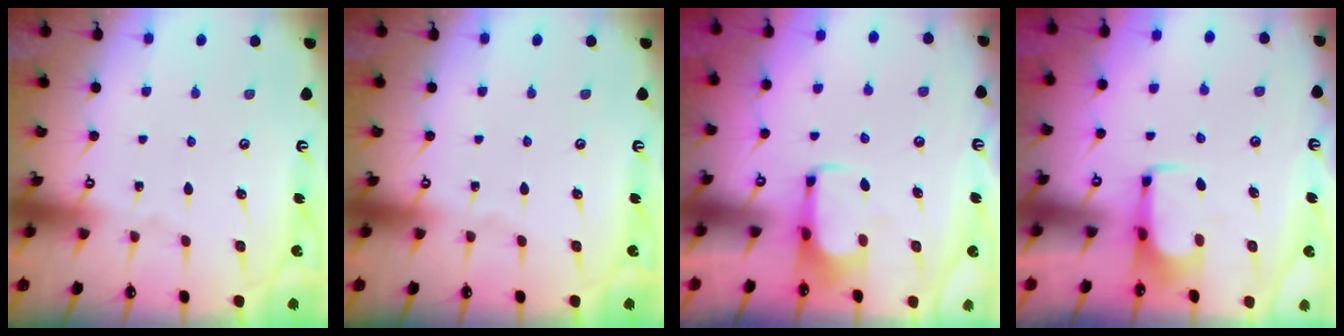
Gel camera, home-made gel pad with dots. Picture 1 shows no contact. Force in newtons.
{"total": 0.0}
{"total": 1.6, "press": 1.5, "slide": 0.6}
{"total": 2.2, "press": 2.1, "slide": 0.4}